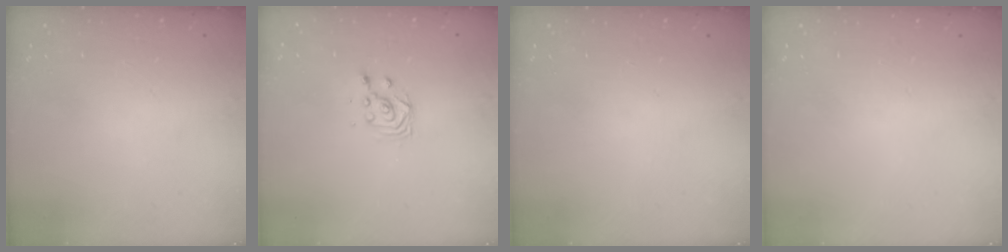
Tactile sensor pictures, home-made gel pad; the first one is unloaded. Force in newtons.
{"total": 2.8, "press": 2.8, "slide": 0.3}
{"total": 0.0}
{"total": 0.0}